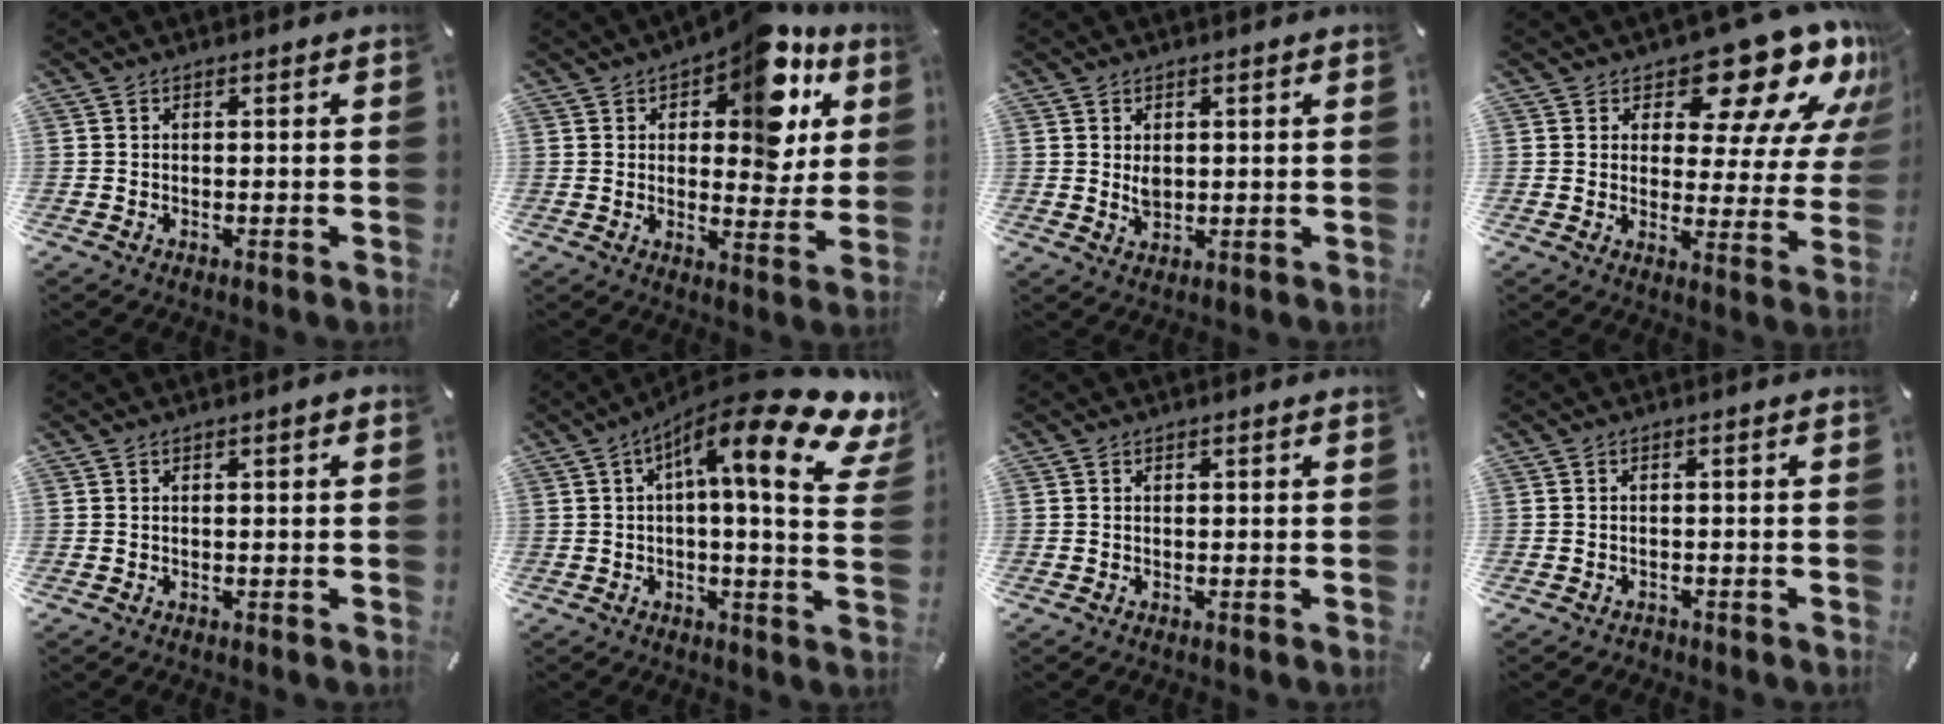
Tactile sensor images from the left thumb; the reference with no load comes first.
{"total": 14.9, "force": [8.6, 7.4, 9.8], "torque": [-0.124, -0.057, 0.143]}
{"total": 2.6, "force": [0.9, 1.8, 1.6], "torque": [-0.027, -0.001, 0.015]}
{"total": 18.6, "force": [13.3, 7.7, 10.5], "torque": [-0.141, -0.097, 0.220]}
{"total": 1.0, "force": [0.0, 0.2, 1.0], "torque": [-0.018, 0.000, 0.001]}
{"total": 20.0, "force": [8.7, 4.3, 17.4], "torque": [-0.261, -0.063, 0.126]}
{"total": 0.0}
{"total": 1.1, "force": [-0.9, 0.6, 0.2], "torque": [-0.006, 0.004, -0.021]}